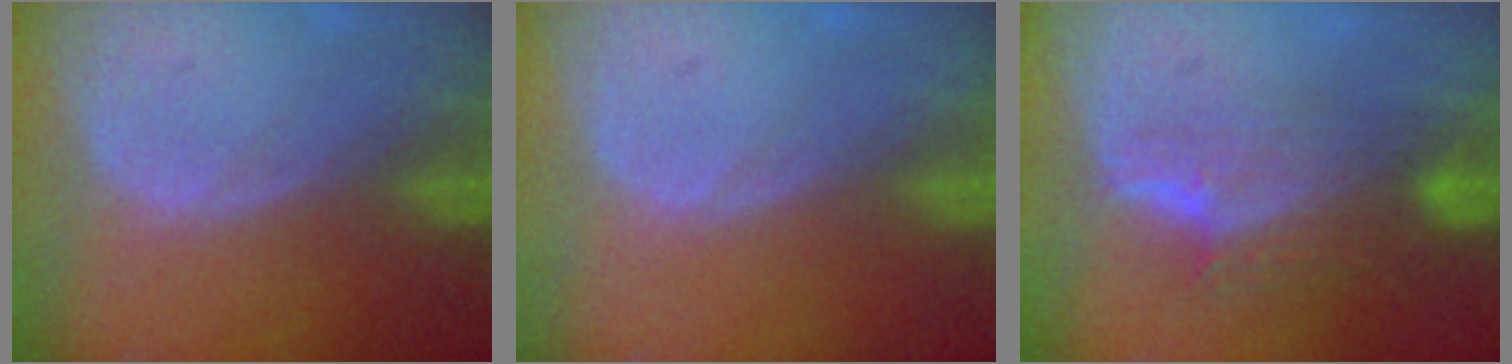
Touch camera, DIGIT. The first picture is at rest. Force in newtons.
{"total": 0.0}
{"total": 7.6, "press": 6.7, "slide": 3.5}